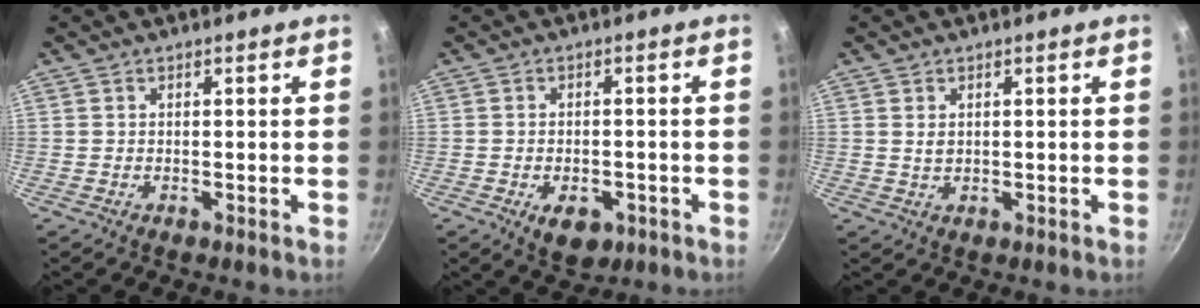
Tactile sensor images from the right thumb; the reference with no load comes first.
{"total": 6.2, "force": [-2.6, 3.9, 4.2], "torque": [-0.047, 0.008, -0.027]}
{"total": 1.7, "force": [0.5, 1.3, 1.1], "torque": [-0.016, 0.000, 0.009]}